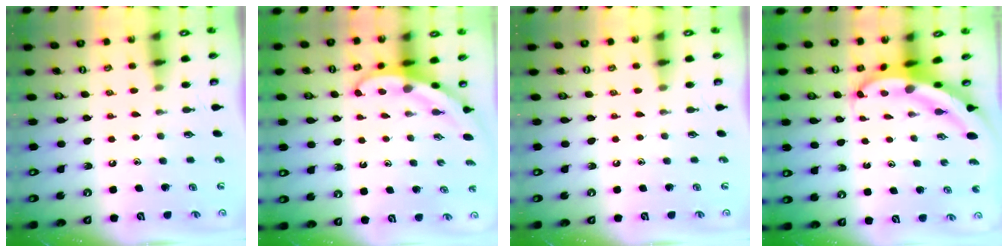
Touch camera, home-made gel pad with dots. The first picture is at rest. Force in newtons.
{"total": 4.1, "press": 4.1, "slide": 0.3}
{"total": 0.0}
{"total": 6.6, "press": 6.6, "slide": 0.9}